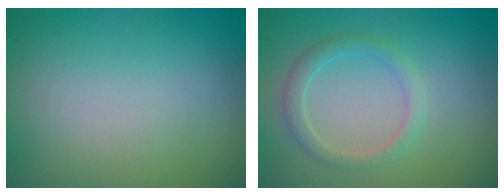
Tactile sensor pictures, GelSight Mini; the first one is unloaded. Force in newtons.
{"total": 1.8, "press": 1.8, "slide": 0.0}